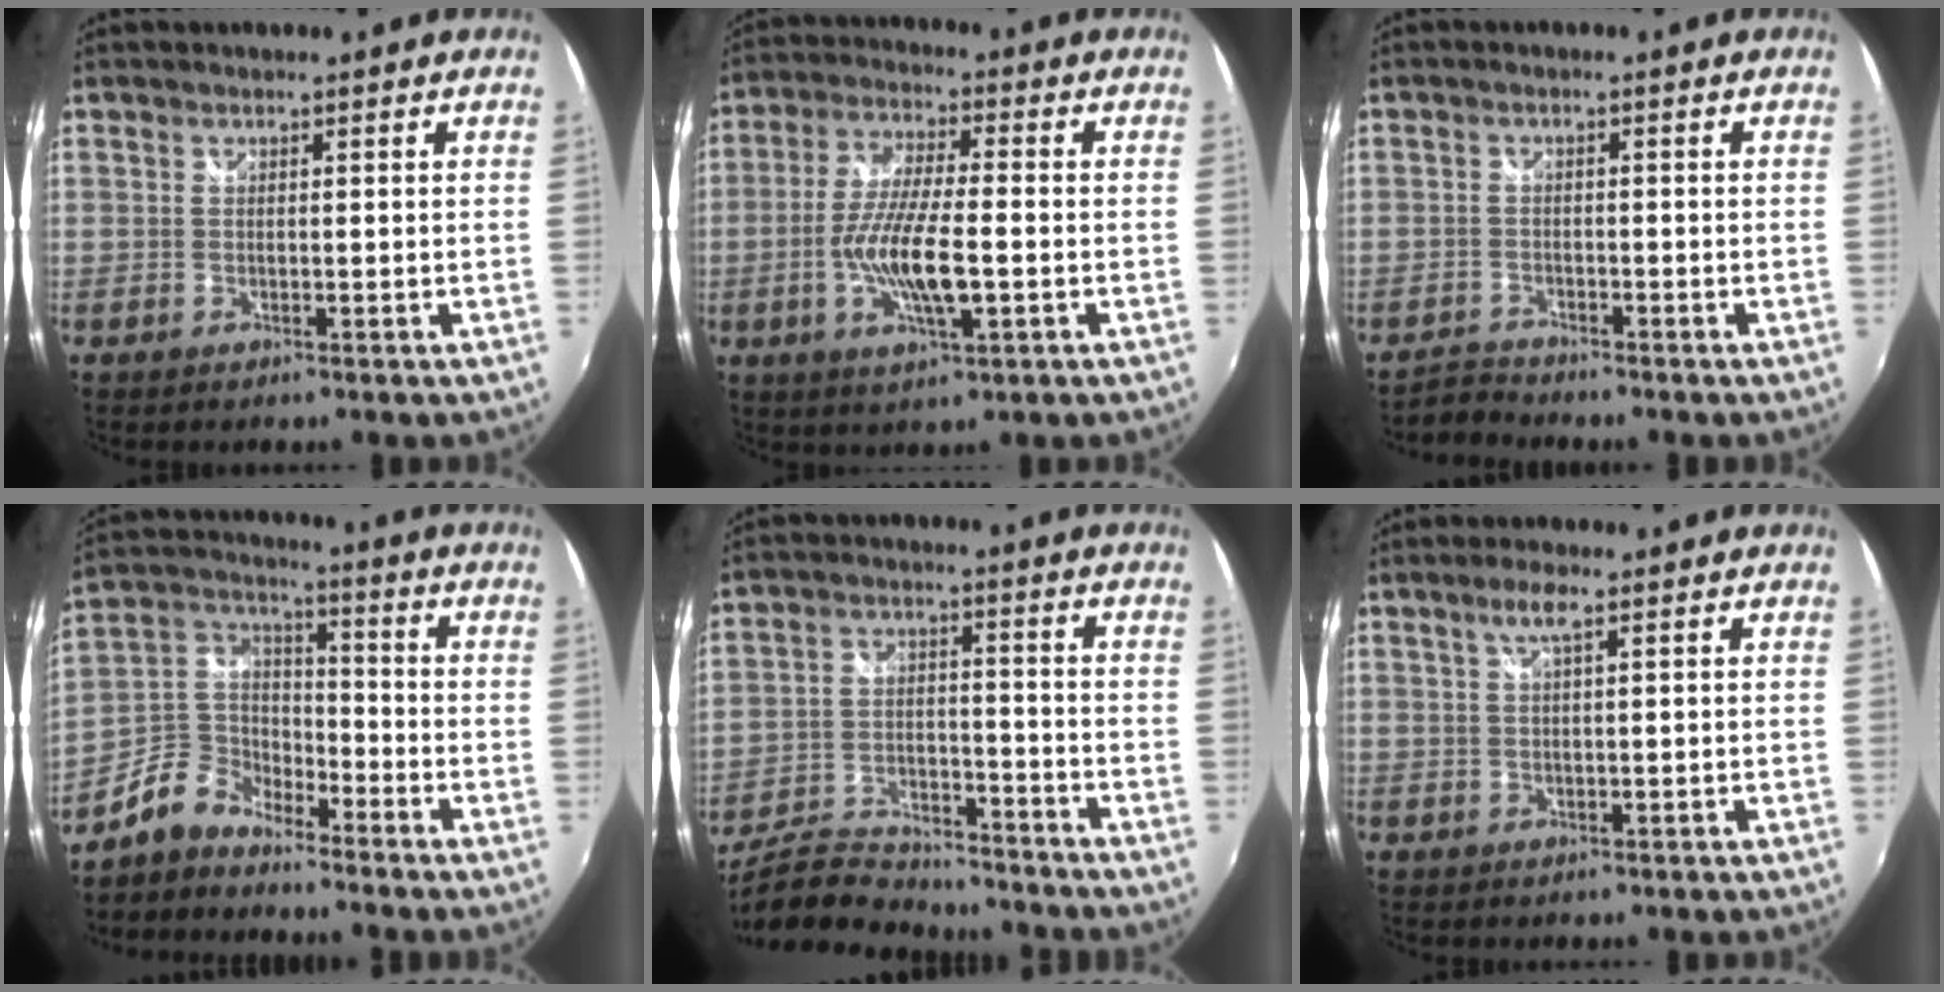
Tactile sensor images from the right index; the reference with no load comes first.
{"total": 11.5, "force": [-2.8, 2.6, 10.9], "torque": [-0.216, -0.008, -0.054]}
{"total": 2.8, "force": [-2.7, 0.4, -0.4], "torque": [-0.003, -0.001, -0.057]}
{"total": 8.0, "force": [-6.4, 4.1, 2.2], "torque": [-0.055, 0.033, -0.140]}
{"total": 18.6, "force": [-16.3, 5.4, 7.1], "torque": [-0.157, -0.013, -0.263]}
{"total": 2.6, "force": [1.3, 0.0, 2.3], "torque": [-0.043, 0.004, 0.023]}